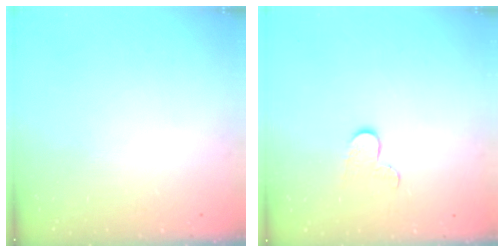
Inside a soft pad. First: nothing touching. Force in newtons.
{"total": 6.9, "press": 6.9, "slide": 0.7}